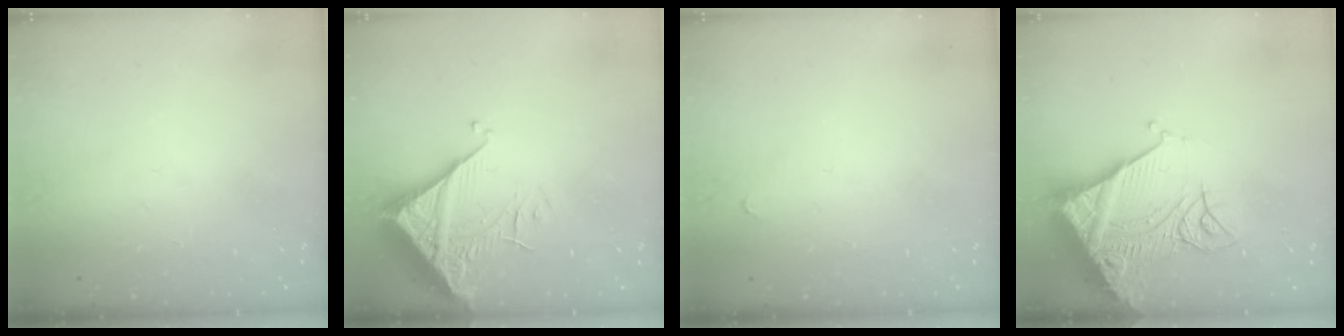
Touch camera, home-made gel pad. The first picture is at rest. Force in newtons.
{"total": 6.7, "press": 6.7, "slide": 0.7}
{"total": 2.8, "press": 2.8, "slide": 0.4}
{"total": 17.3, "press": 17.2, "slide": 2.1}